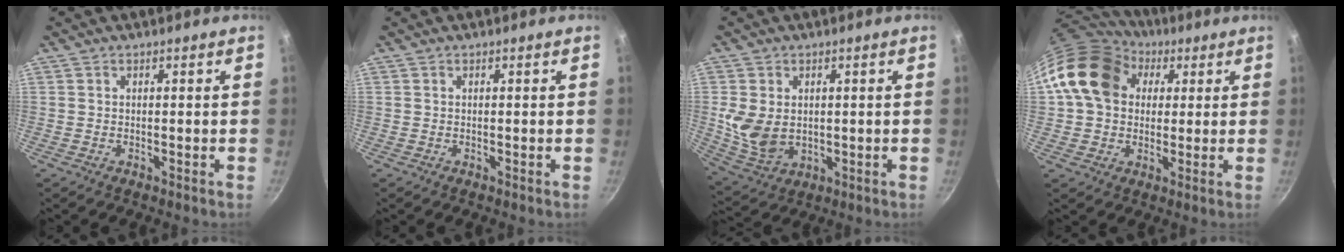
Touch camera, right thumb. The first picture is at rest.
{"total": 0.0}
{"total": 9.2, "force": [0.7, 6.5, 6.4], "torque": [-0.118, -0.018, 0.029]}
{"total": 16.6, "force": [4.4, 13.0, 9.3], "torque": [-0.143, 0.024, 0.065]}